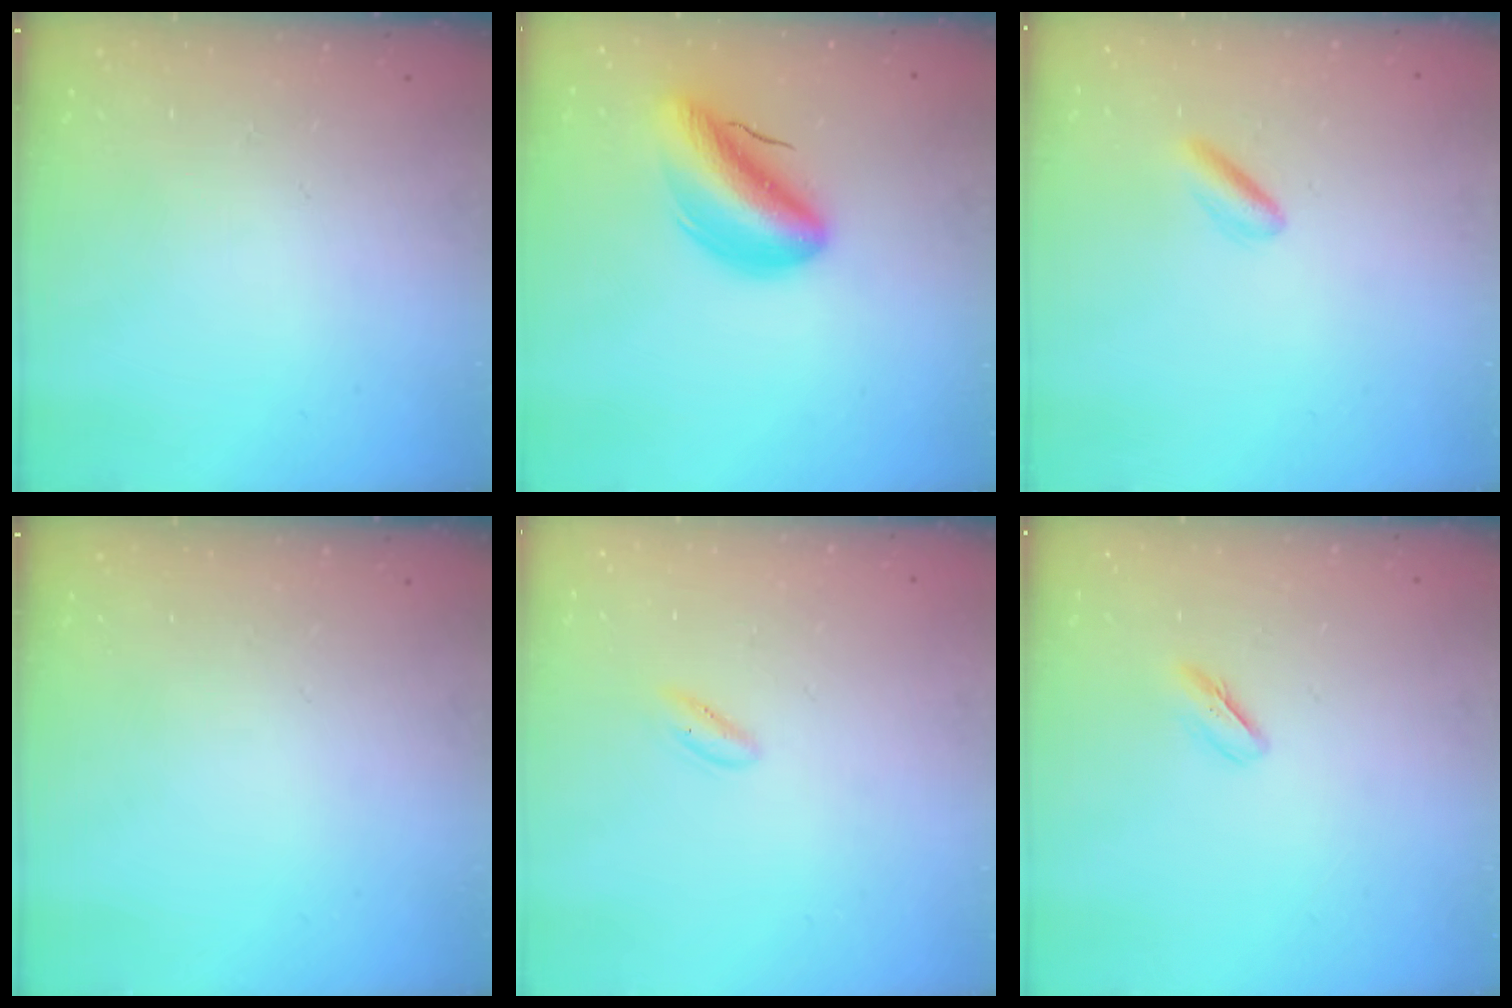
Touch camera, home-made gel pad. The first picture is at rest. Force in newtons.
{"total": 10.9, "press": 10.5, "slide": 2.9}
{"total": 2.8, "press": 2.6, "slide": 0.8}
{"total": 0.0}
{"total": 2.1, "press": 2.0, "slide": 0.7}
{"total": 3.8, "press": 3.6, "slide": 1.1}